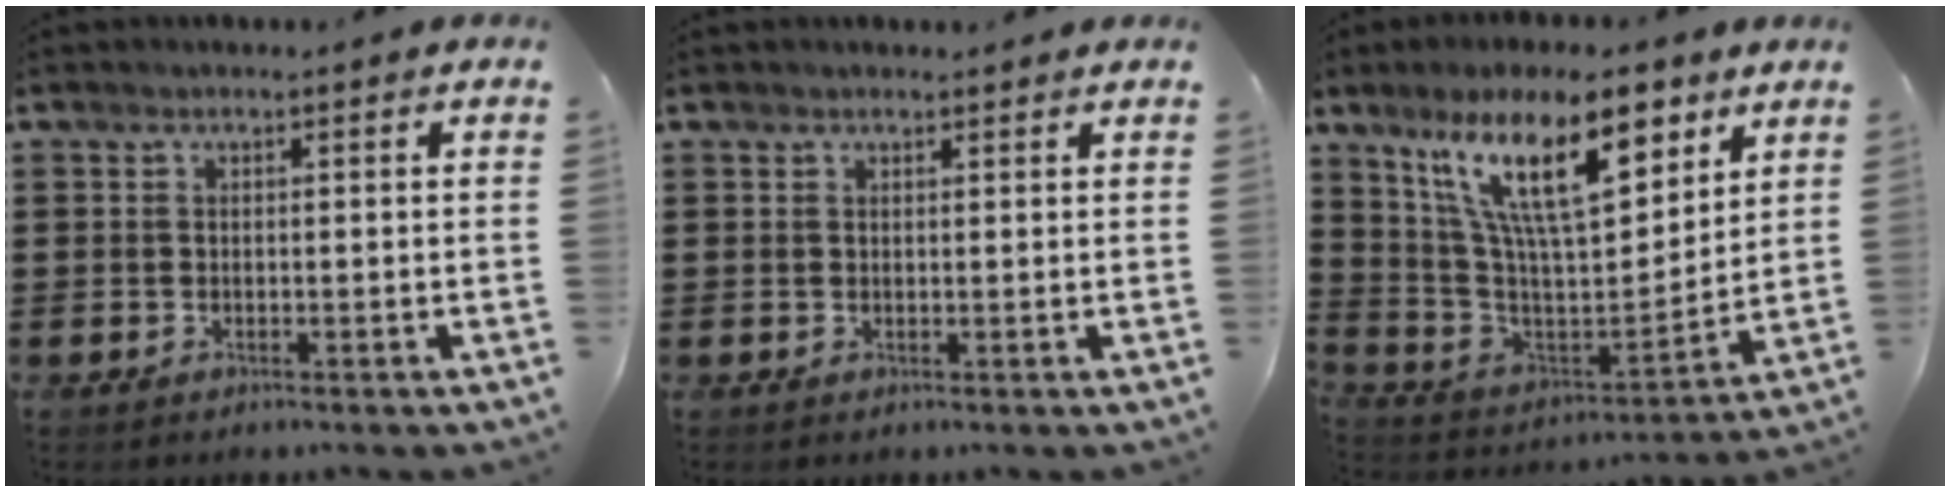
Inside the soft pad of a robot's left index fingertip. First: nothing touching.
{"total": 1.0, "force": [0.9, 0.1, 0.2], "torque": [-0.006, 0.000, 0.018]}
{"total": 17.4, "force": [10.1, 5.3, 13.2], "torque": [-0.272, -0.034, 0.168]}